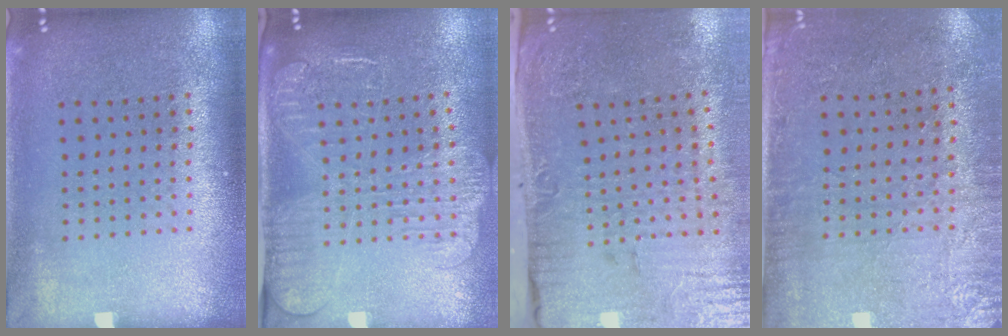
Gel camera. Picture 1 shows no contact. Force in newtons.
{"total": 2.5, "press": 2.0, "slide": 1.4}
{"total": 5.0, "press": 4.1, "slide": 2.8}
{"total": 2.9, "press": 2.5, "slide": 1.5}